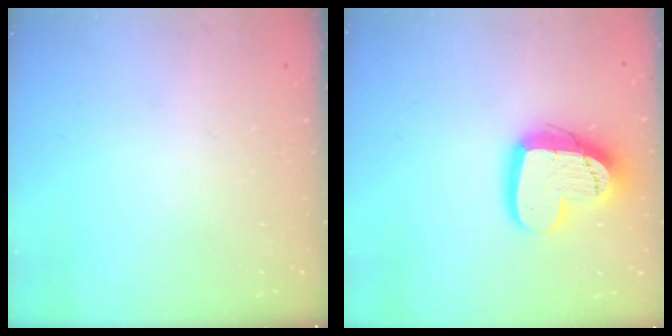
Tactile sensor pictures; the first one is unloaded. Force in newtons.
{"total": 16.4, "press": 16.3, "slide": 1.4}